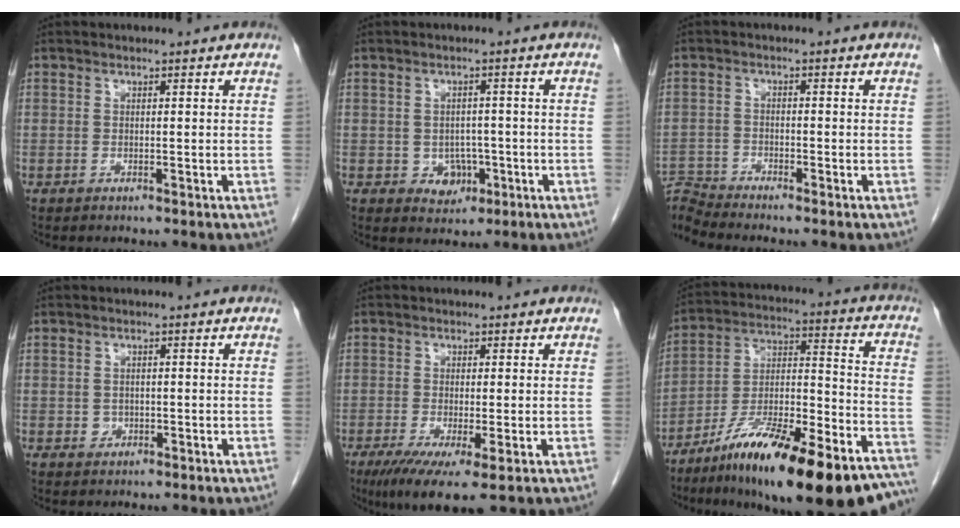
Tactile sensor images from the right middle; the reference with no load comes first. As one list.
[{"total": 3.6, "force": [-1.1, 3.0, 1.6], "torque": [-0.013, 0.005, -0.005]}, {"total": 4.6, "force": [-4.3, -1.4, -0.9], "torque": [0.007, -0.002, -0.081]}, {"total": 1.2, "force": [-0.3, 1.1, 0.4], "torque": [-0.007, 0.003, 0.000]}, {"total": 7.2, "force": [-3.4, 1.2, 6.2], "torque": [-0.097, -0.019, -0.051]}, {"total": 30.1, "force": [-22.5, 5.1, 19.3], "torque": [-0.239, -0.002, -0.347]}]